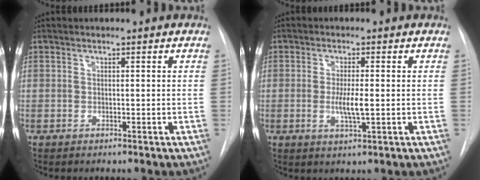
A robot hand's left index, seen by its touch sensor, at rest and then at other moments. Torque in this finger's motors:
{"motor_torque": [0.59, -0.02, 0.15, 0.04]}